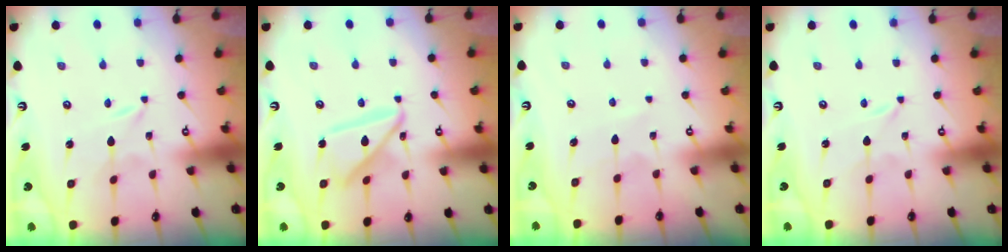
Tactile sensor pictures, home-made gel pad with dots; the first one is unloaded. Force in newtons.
{"total": 14.5, "press": 14.5, "slide": 1.3}
{"total": 3.5, "press": 3.4, "slide": 0.4}
{"total": 0.0}